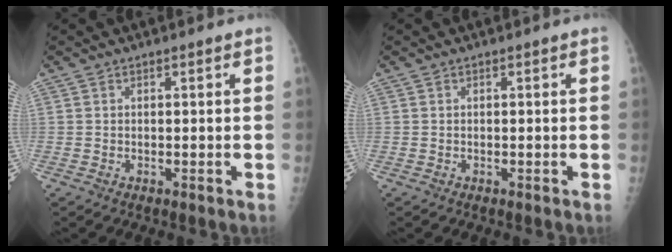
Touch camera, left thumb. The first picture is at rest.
{"total": 0.0}